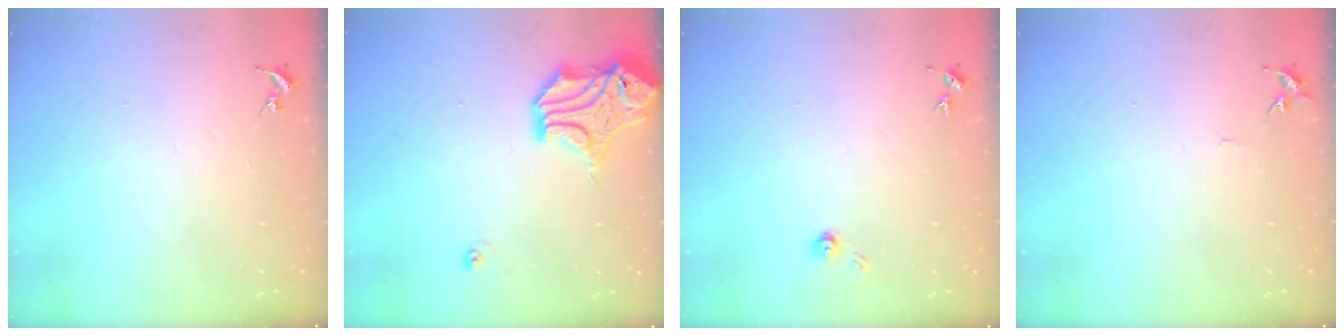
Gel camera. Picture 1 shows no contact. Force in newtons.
{"total": 15.8, "press": 15.6, "slide": 2.7}
{"total": 3.9, "press": 3.9, "slide": 0.4}
{"total": 4.5, "press": 4.5, "slide": 0.5}